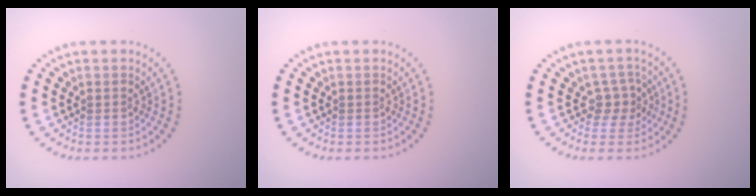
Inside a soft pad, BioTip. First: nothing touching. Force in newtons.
{"total": 0.0}
{"total": 1.9, "press": 1.5, "slide": 1.2}